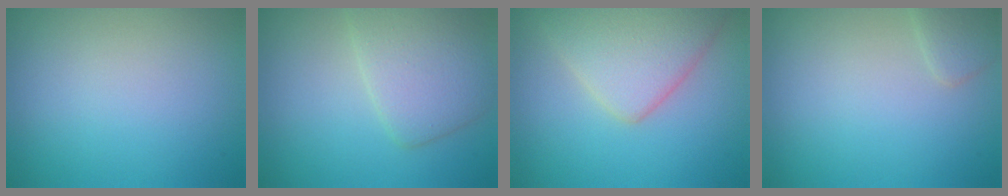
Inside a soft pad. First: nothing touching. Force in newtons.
{"total": 4.7, "press": 4.7, "slide": 0.3}
{"total": 5.9, "press": 5.8, "slide": 0.3}
{"total": 1.4, "press": 1.4, "slide": 0.1}